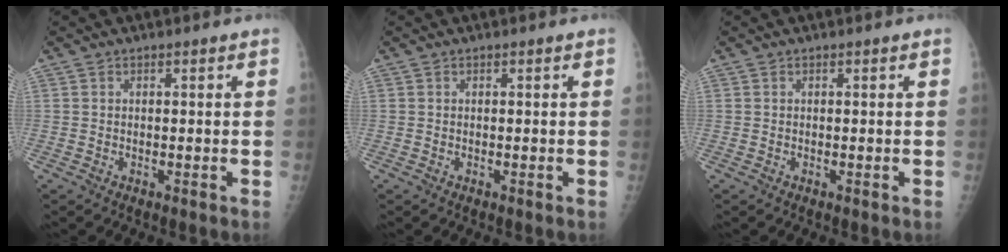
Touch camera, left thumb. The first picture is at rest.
{"total": 0.0}
{"total": 0.0}